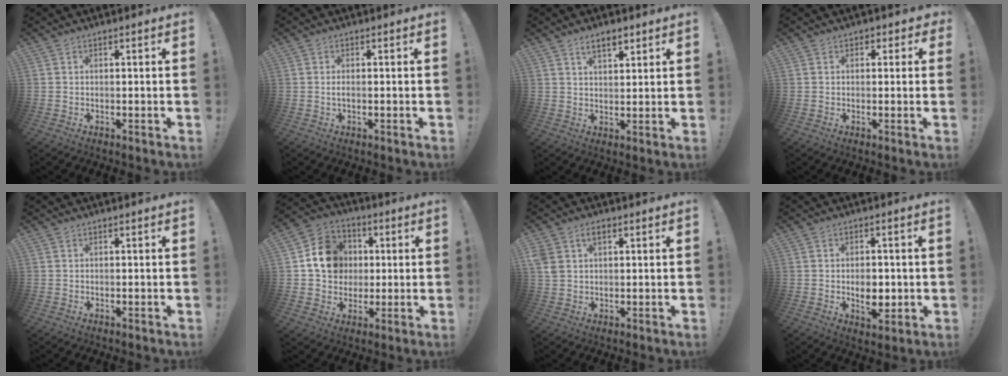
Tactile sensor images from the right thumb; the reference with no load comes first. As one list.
[{"total": 1.3, "force": [-0.3, 0.2, 1.3], "torque": [-0.023, 0.002, -0.005]}, {"total": 5.3, "force": [3.4, 2.4, 3.2], "torque": [-0.044, -0.015, 0.058]}, {"total": 2.4, "force": [0.3, 2.2, 1.0], "torque": [0.000, 0.003, 0.003]}, {"total": 0.0}, {"total": 13.4, "force": [2.1, 12.1, 5.5], "torque": [-0.062, 0.007, 0.048]}, {"total": 4.8, "force": [2.1, 3.3, 2.7], "torque": [-0.049, 0.002, 0.041]}, {"total": 6.4, "force": [-0.7, 4.3, 4.7], "torque": [-0.055, 0.002, -0.013]}]